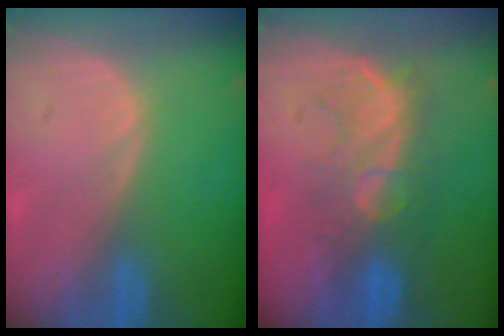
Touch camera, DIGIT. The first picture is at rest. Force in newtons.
{"total": 7.8, "press": 7.7, "slide": 1.2}